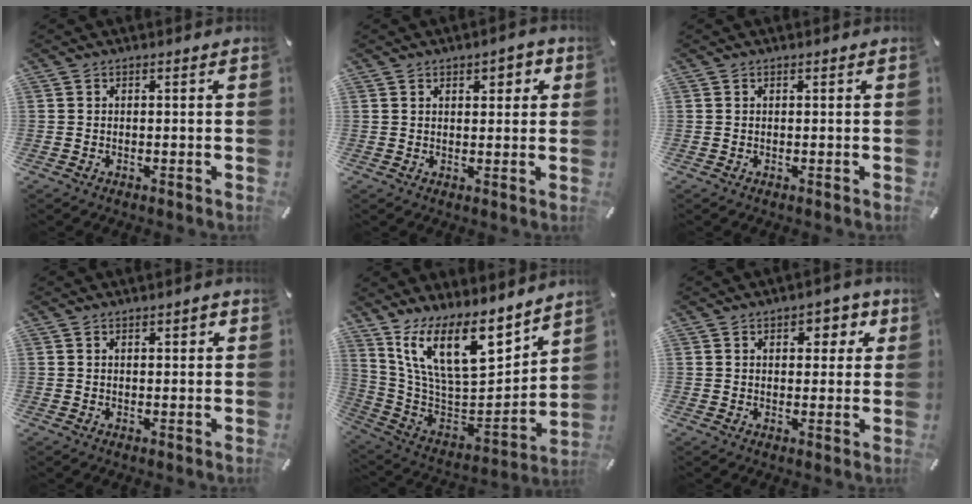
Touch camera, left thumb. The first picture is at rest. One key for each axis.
{"total": 3.0, "fx": 1.4, "fy": 1.8, "fz": 1.9, "tx": -0.025, "ty": 0.000, "tz": 0.019}
{"total": 0.0}
{"total": 2.0, "fx": 1.1, "fy": 0.8, "fz": 1.4, "tx": -0.029, "ty": 0.003, "tz": 0.019}
{"total": 19.8, "fx": 11.7, "fy": 9.4, "fz": 13.0, "tx": -0.244, "ty": -0.087, "tz": 0.209}
{"total": 5.6, "fx": 2.4, "fy": 3.6, "fz": 3.5, "tx": -0.039, "ty": -0.003, "tz": 0.034}